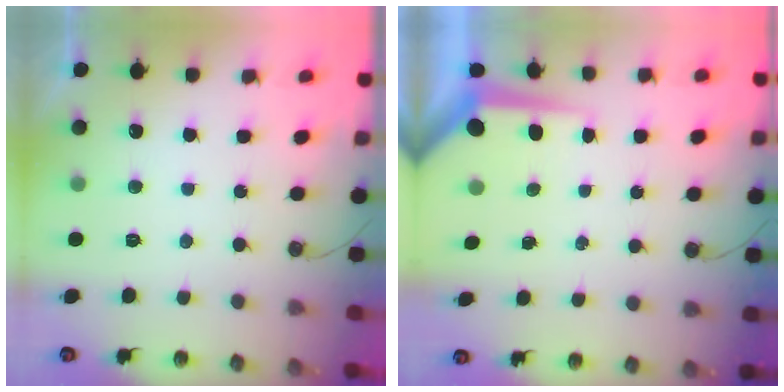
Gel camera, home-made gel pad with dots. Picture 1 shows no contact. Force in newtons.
{"total": 5.7, "press": 5.7, "slide": 0.5}